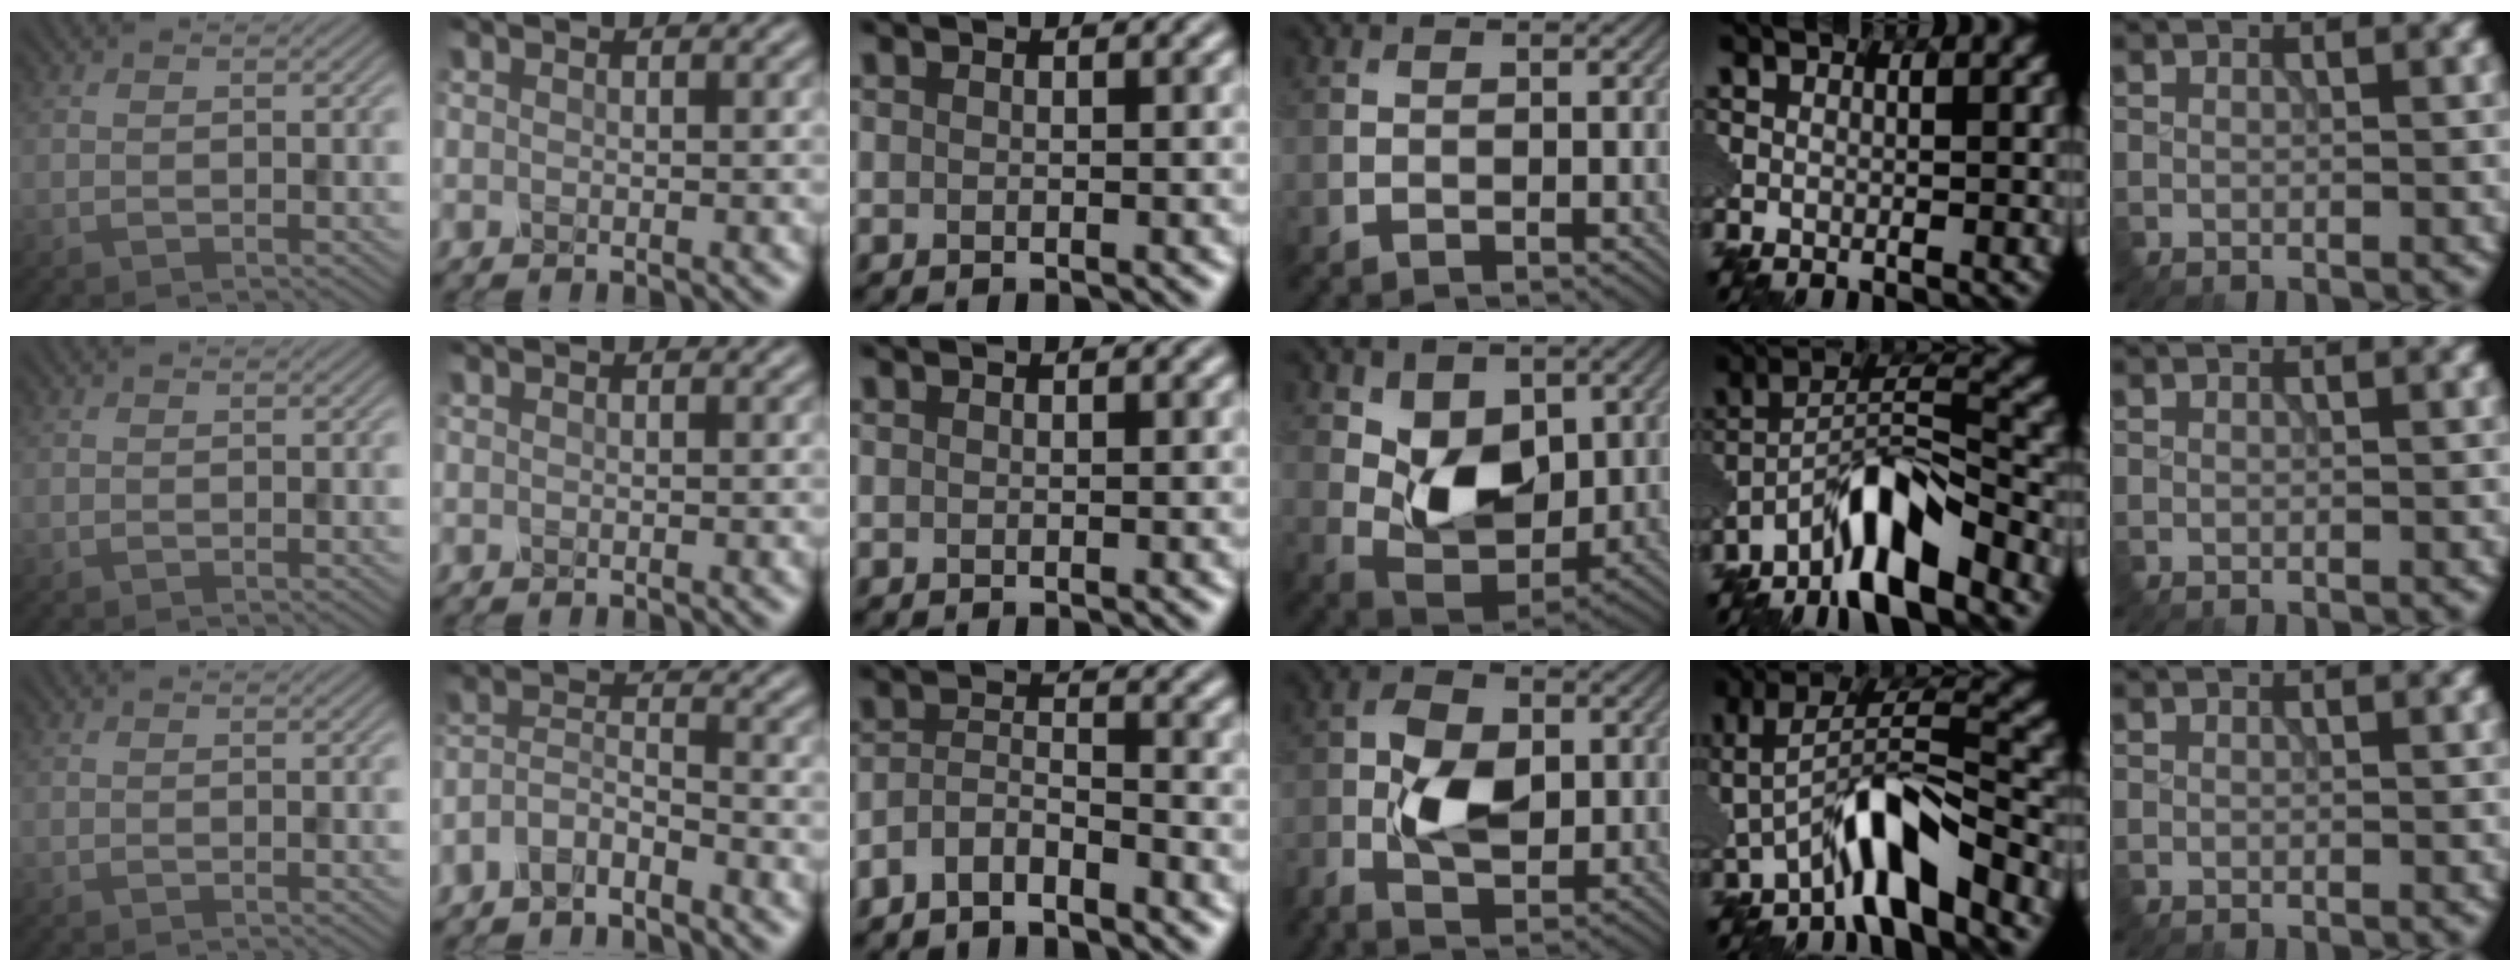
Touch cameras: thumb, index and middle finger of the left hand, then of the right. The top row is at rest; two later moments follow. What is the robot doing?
{"motion": "insert", "object": "pin"}